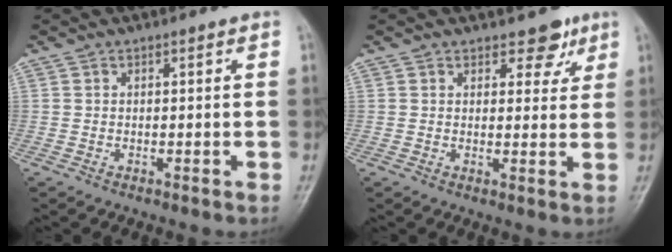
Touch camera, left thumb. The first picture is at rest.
{"total": 4.6, "force": [3.1, 2.7, 2.0], "torque": [0.006, -0.015, 0.041]}